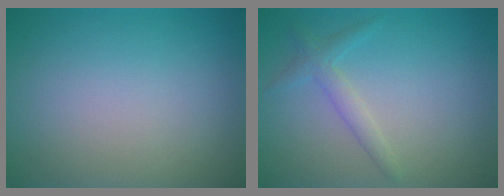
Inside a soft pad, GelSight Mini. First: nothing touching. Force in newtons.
{"total": 1.7, "press": 1.7, "slide": 0.1}